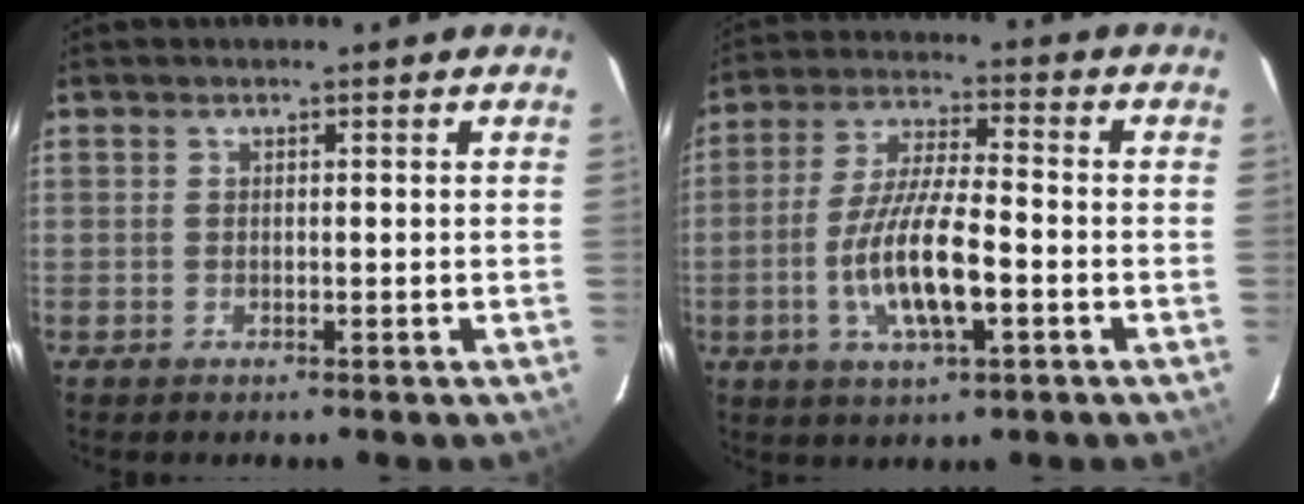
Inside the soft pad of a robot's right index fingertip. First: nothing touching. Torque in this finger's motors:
{"motor_torque": [0.56, -0.20, 0.43, 0.21]}